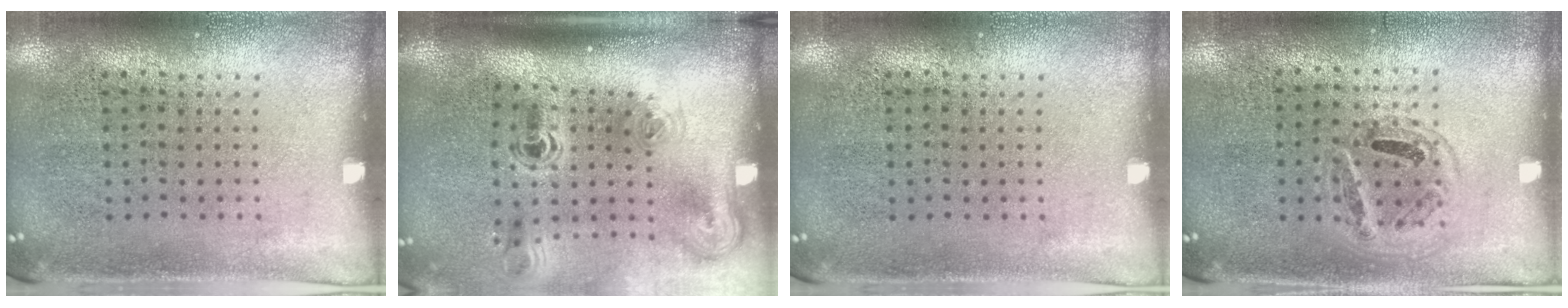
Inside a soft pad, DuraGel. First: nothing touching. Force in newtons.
{"total": 2.3, "press": 1.5, "slide": 1.8}
{"total": 0.0}
{"total": 0.9, "press": 0.8, "slide": 0.3}